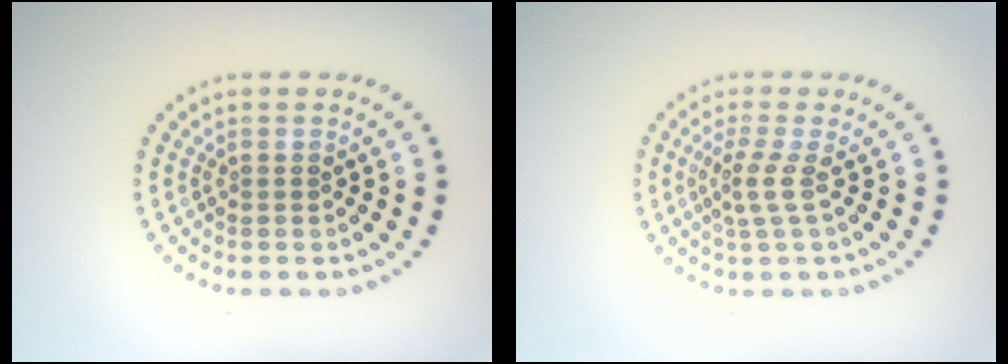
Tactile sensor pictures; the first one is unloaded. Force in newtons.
{"total": 2.1, "press": 1.4, "slide": 1.5}